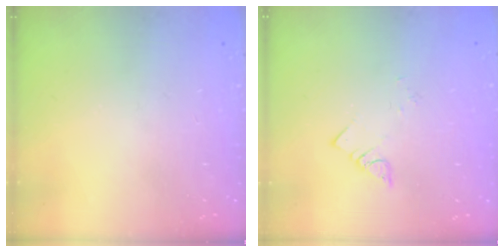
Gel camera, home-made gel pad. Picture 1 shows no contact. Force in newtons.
{"total": 1.9, "press": 1.9, "slide": 0.1}